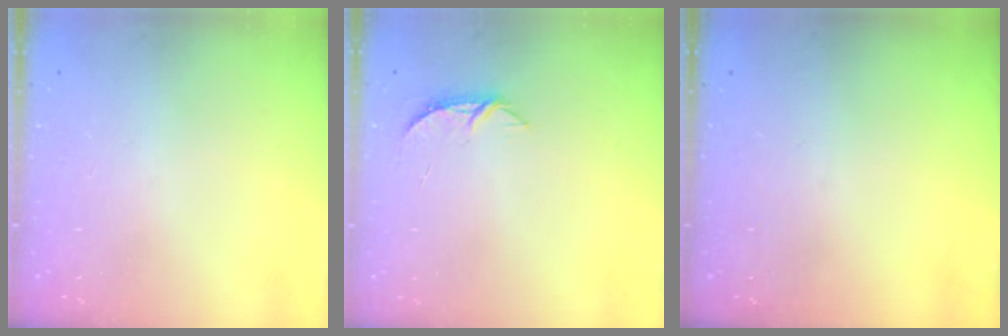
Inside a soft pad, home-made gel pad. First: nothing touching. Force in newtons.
{"total": 5.7, "press": 5.6, "slide": 0.4}
{"total": 0.0}